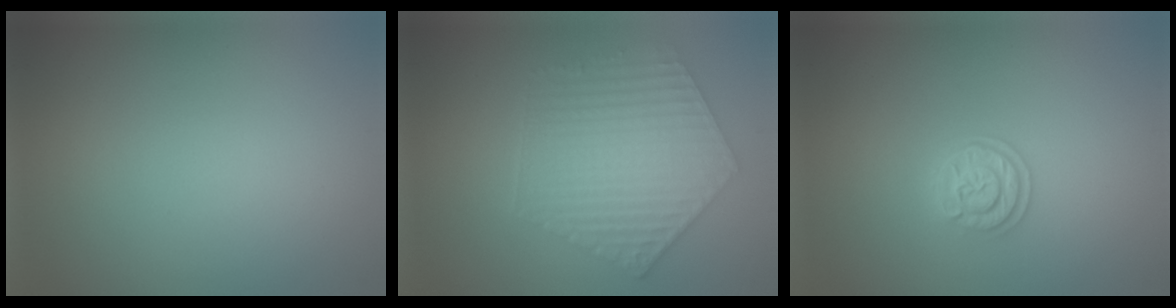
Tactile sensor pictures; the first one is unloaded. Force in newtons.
{"total": 5.0, "press": 4.3, "slide": 2.6}
{"total": 2.2, "press": 2.1, "slide": 0.9}